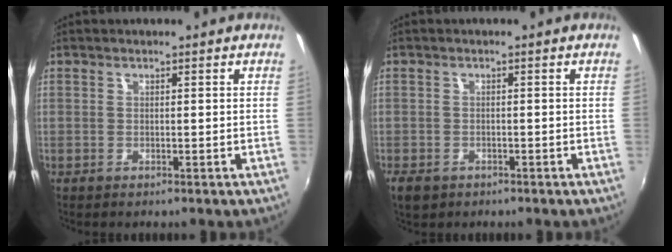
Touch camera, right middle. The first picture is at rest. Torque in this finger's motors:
{"motor_torque": [0.43, -0.50, -0.02, 0.02]}